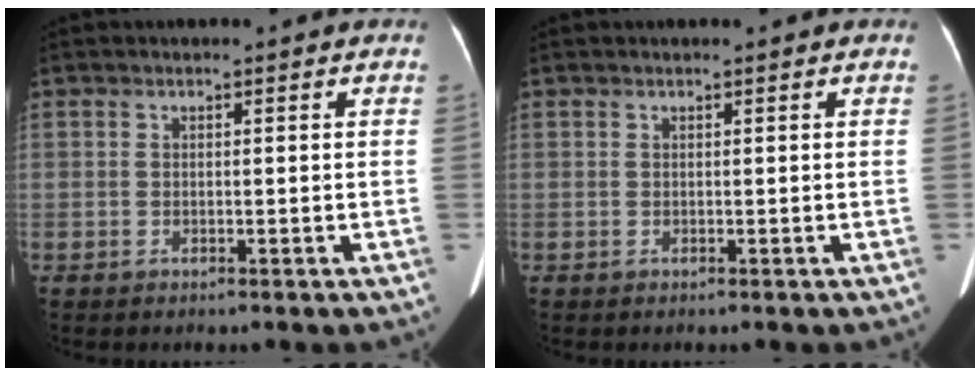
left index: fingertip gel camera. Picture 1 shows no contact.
{"total": 0.7, "force": [-0.7, -0.1, 0.0], "torque": [0.000, 0.004, -0.010]}